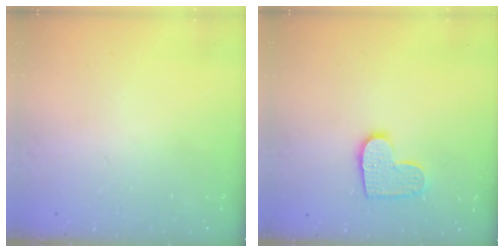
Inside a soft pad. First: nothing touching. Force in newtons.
{"total": 9.9, "press": 9.9, "slide": 0.4}